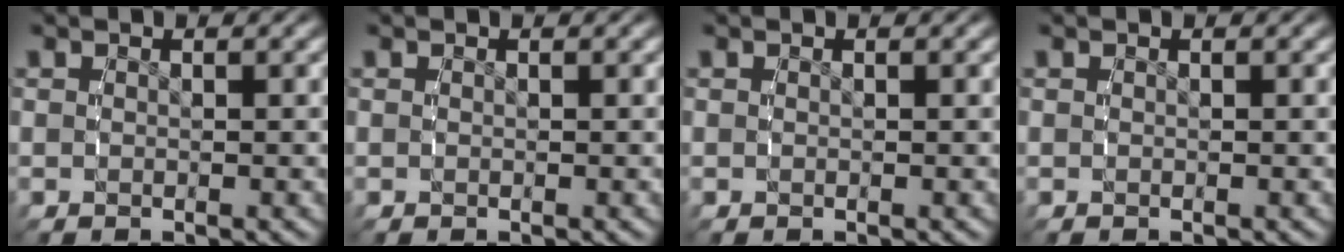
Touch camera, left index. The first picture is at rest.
{"total": 0.0}
{"total": 0.0}
{"total": 0.0}